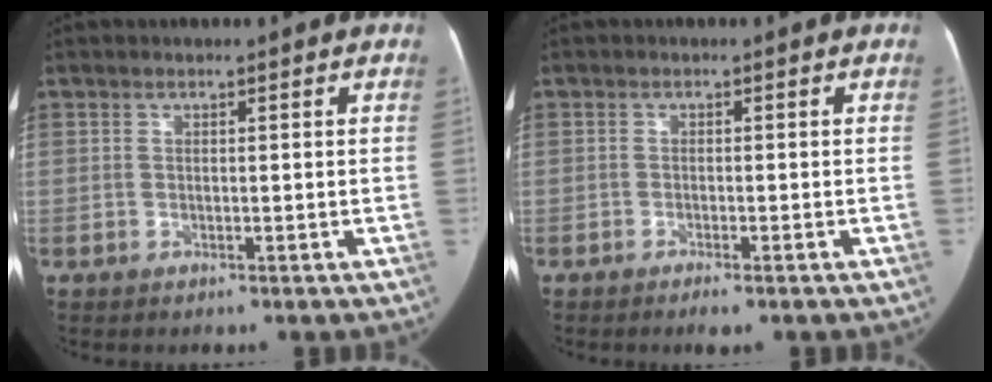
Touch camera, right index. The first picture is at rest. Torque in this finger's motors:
{"motor_torque": [0.21, -0.17, -0.03, -0.01]}